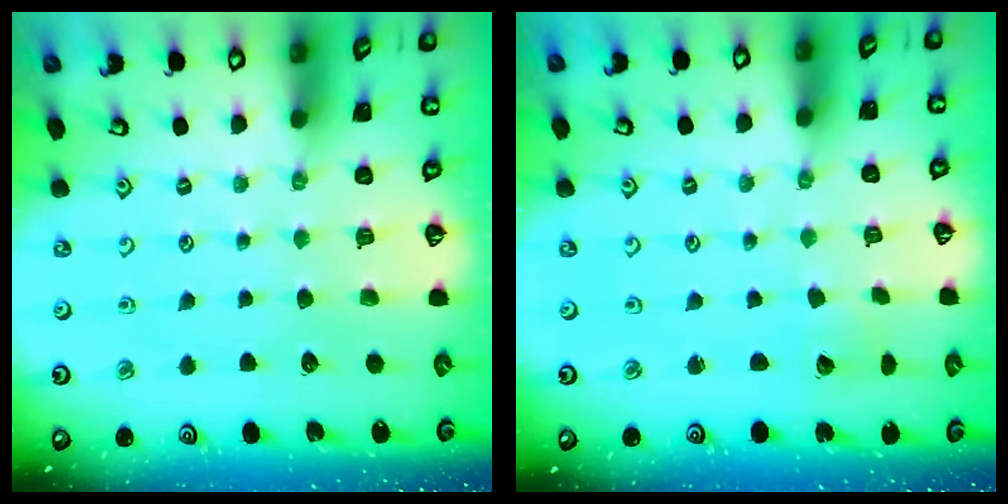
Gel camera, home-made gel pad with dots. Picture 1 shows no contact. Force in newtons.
{"total": 2.6, "press": 2.6, "slide": 0.1}